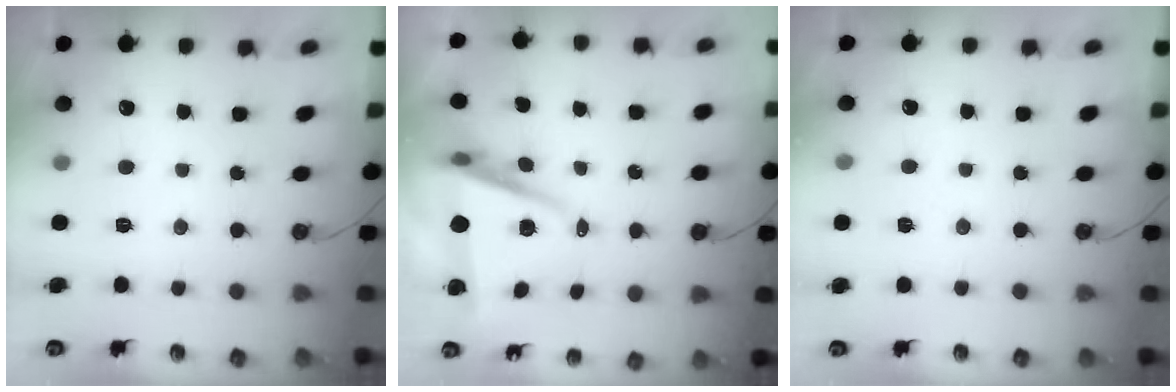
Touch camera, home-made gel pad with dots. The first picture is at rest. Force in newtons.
{"total": 7.7, "press": 6.4, "slide": 4.3}
{"total": 4.8, "press": 1.9, "slide": 4.4}